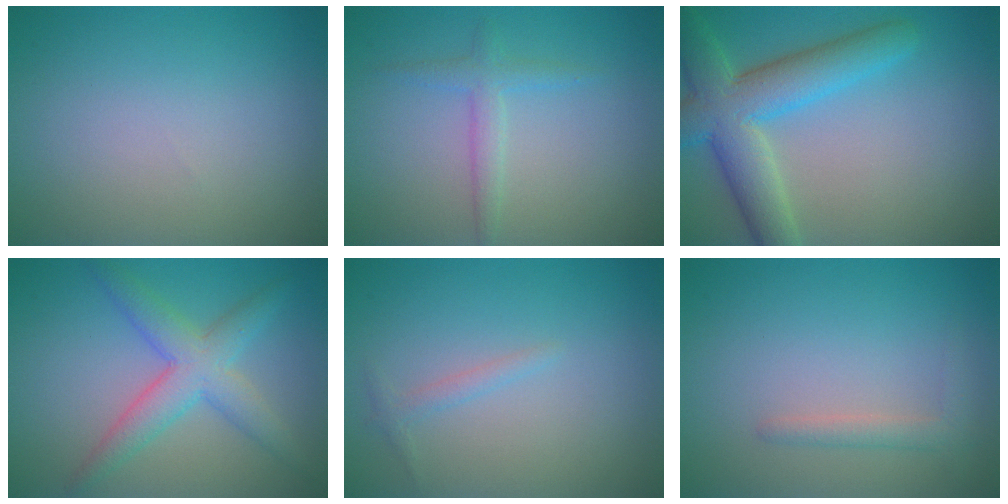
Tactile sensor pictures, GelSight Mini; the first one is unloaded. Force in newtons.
{"total": 1.8, "press": 1.8, "slide": 0.1}
{"total": 7.3, "press": 7.3, "slide": 0.3}
{"total": 4.7, "press": 4.7, "slide": 0.2}
{"total": 0.9, "press": 0.9, "slide": 0.1}
{"total": 1.6, "press": 1.6, "slide": 0.1}